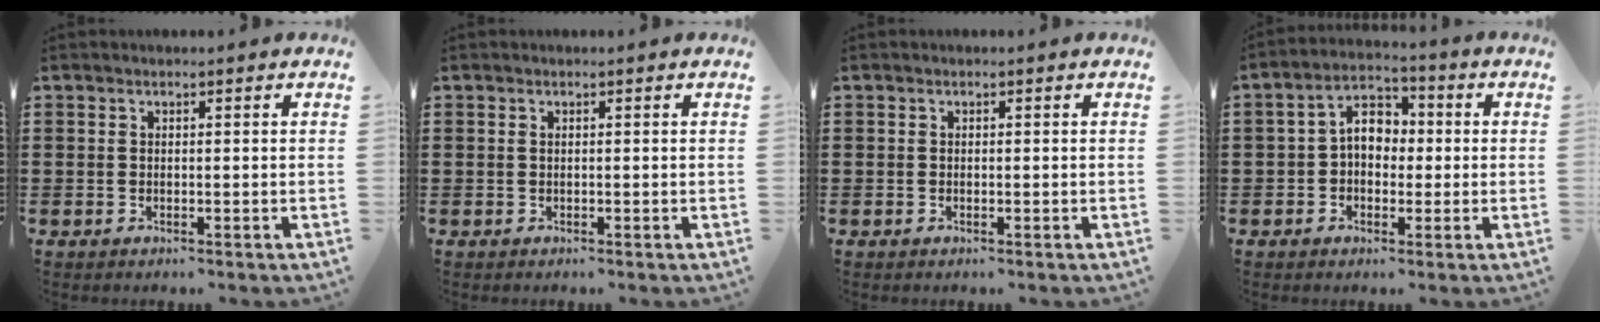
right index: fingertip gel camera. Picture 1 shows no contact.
{"total": 0.0}
{"total": 0.0}
{"total": 5.9, "force": [-0.2, 4.1, 4.2], "torque": [-0.081, 0.011, -0.009]}